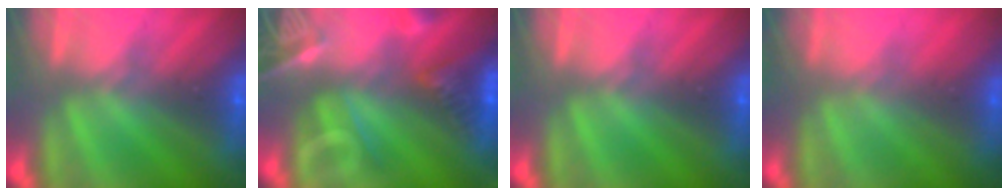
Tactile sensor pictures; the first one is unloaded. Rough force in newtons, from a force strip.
{"total": 12.7}
{"total": 0.0}
{"total": 2.4}